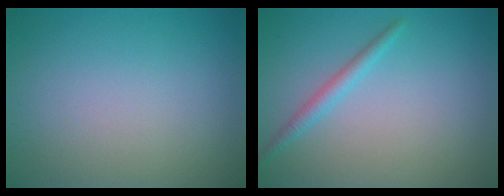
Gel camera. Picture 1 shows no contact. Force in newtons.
{"total": 1.6, "press": 1.6, "slide": 0.1}